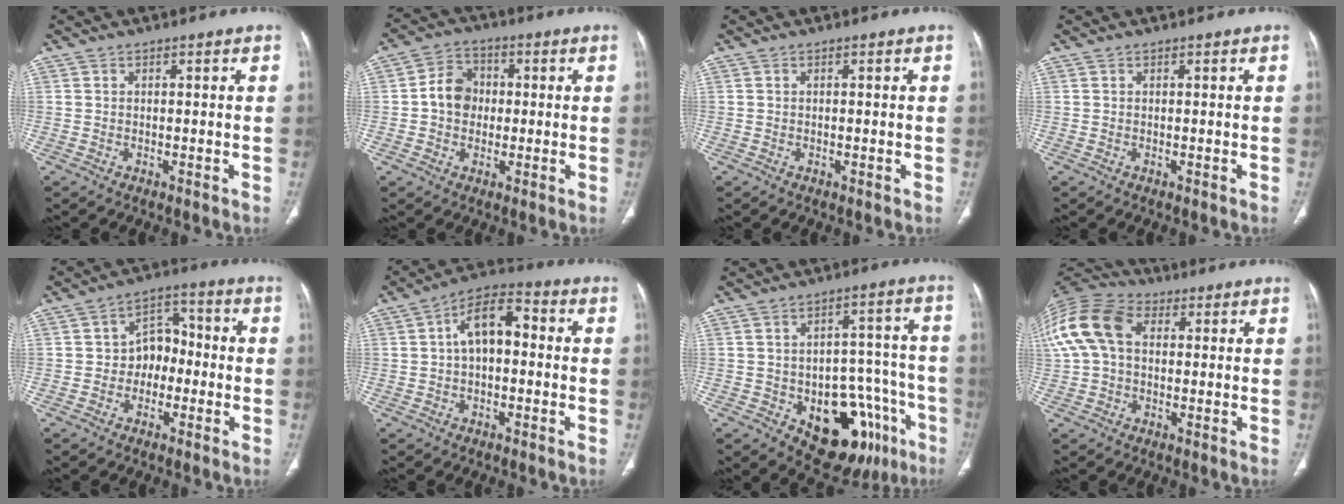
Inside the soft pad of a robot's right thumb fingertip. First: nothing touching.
{"total": 7.3, "force": [0.0, 6.2, 3.9], "torque": [-0.044, 0.018, -0.009]}
{"total": 0.0}
{"total": 0.0}
{"total": 8.0, "force": [-1.2, 6.1, 5.0], "torque": [-0.036, 0.036, -0.030]}
{"total": 10.1, "force": [0.7, 5.7, 8.3], "torque": [-0.127, 0.034, 0.000]}
{"total": 19.1, "force": [-8.5, 11.0, 13.2], "torque": [-0.108, 0.058, -0.100]}
{"total": 15.9, "force": [2.9, 11.0, 11.1], "torque": [-0.249, 0.038, 0.048]}